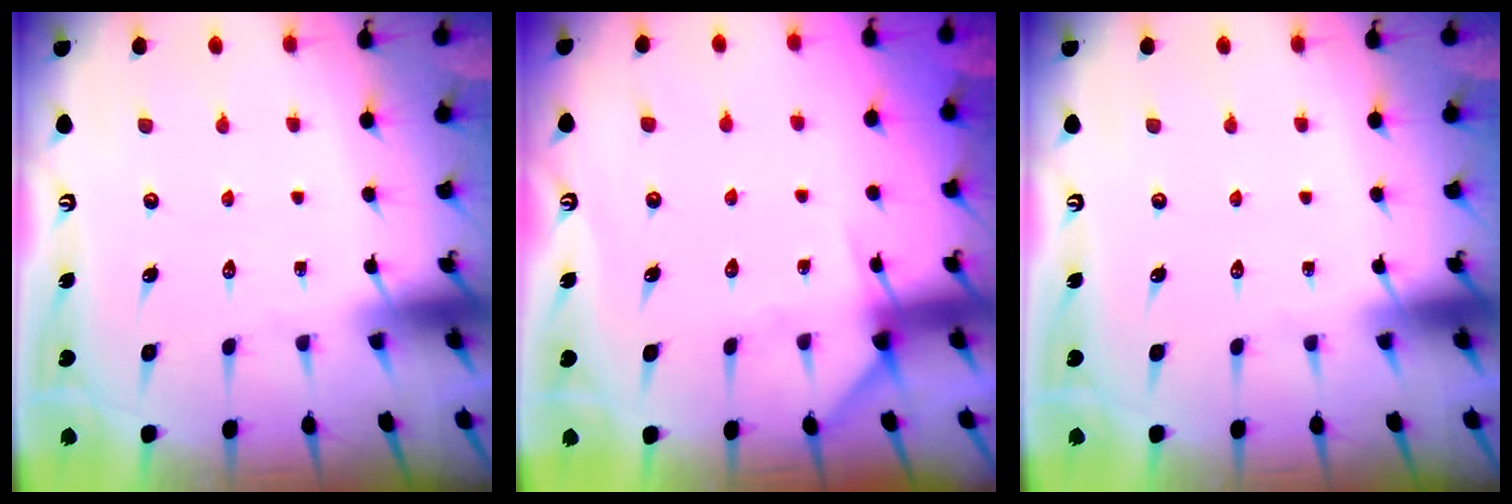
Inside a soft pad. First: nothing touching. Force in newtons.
{"total": 5.9, "press": 5.9, "slide": 0.5}
{"total": 0.0}